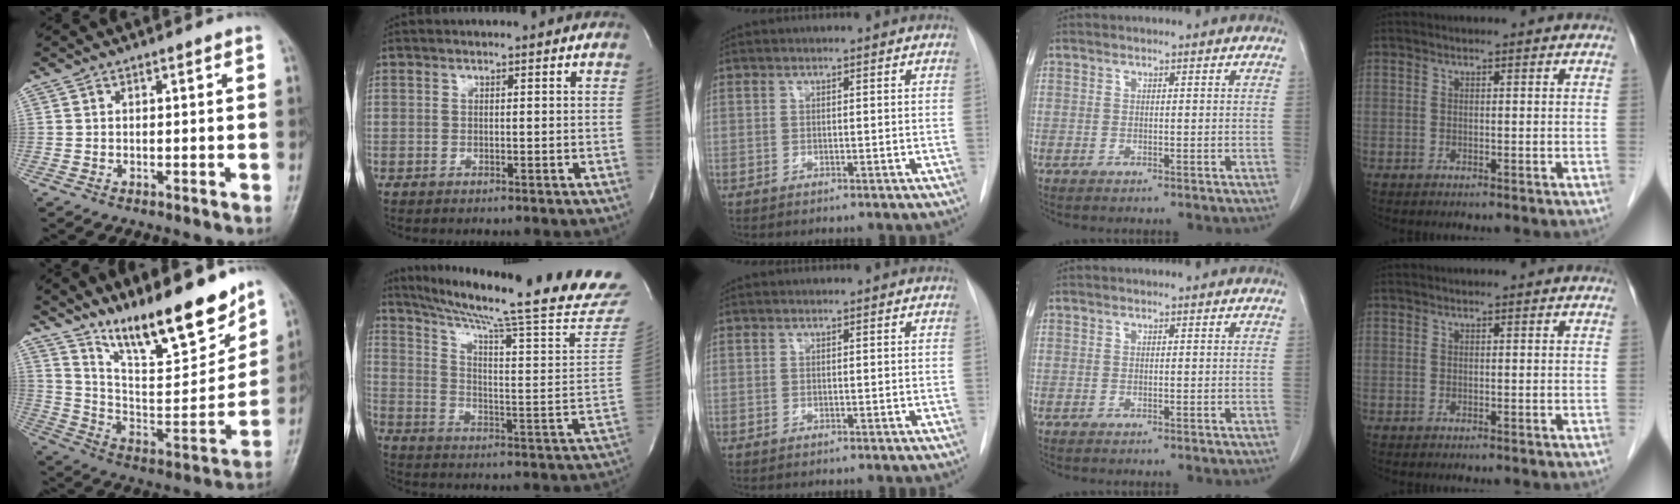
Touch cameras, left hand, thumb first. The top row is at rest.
{"thumb": {"total": 19.9, "force": [15.0, 4.7, 12.2], "torque": [-0.154, -0.086, 0.262]}, "index": {"total": 25.3, "force": [22.0, -1.9, 12.2], "torque": [-0.196, -0.103, 0.298]}}